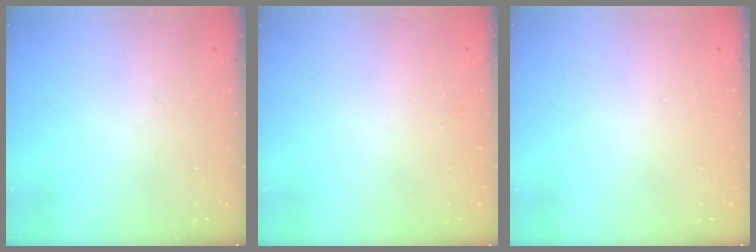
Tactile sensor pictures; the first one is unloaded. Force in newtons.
{"total": 2.3, "press": 2.3, "slide": 0.3}
{"total": 1.8, "press": 1.8, "slide": 0.1}